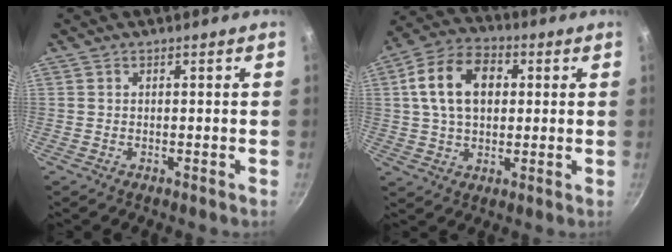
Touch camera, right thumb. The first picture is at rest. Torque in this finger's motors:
{"motor_torque": [0.49, 2.20, 0.93, -0.09, 0.24]}